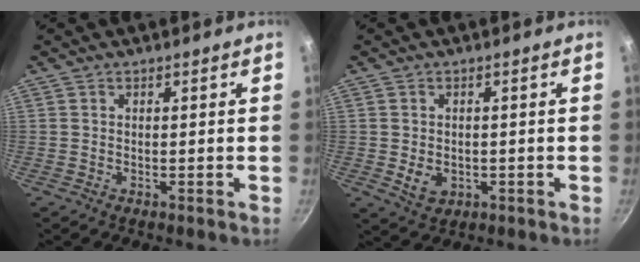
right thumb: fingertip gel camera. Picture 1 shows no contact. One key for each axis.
{"total": 4.0, "fx": -0.6, "fy": 3.1, "fz": 2.4, "tx": -0.033, "ty": -0.004, "tz": -0.001}